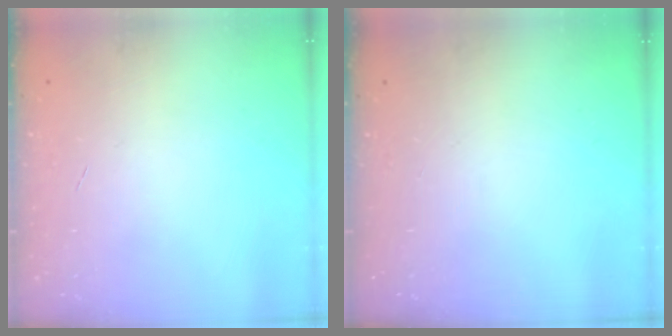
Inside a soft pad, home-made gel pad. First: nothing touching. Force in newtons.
{"total": 0.0}